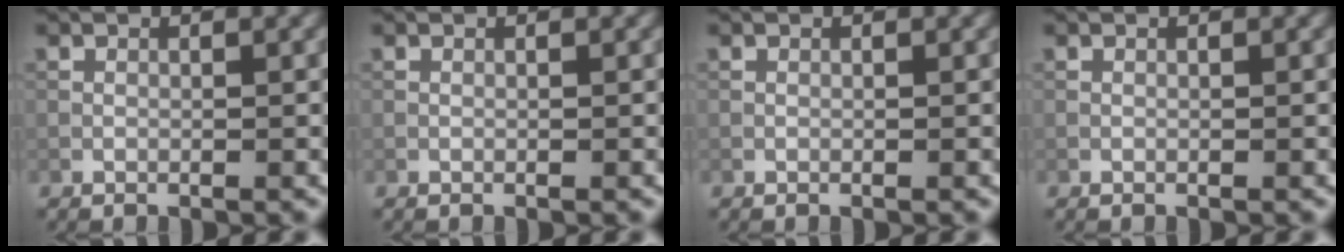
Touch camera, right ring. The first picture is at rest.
{"total": 0.0}
{"total": 0.0}
{"total": 0.0}